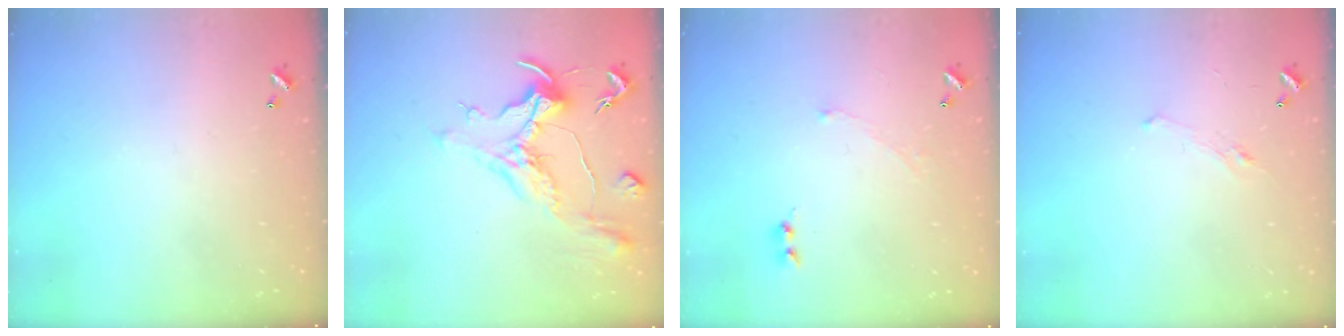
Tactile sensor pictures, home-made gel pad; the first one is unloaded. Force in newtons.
{"total": 1.6, "press": 1.5, "slide": 0.6}
{"total": 2.1, "press": 2.0, "slide": 0.7}
{"total": 0.8, "press": 0.1, "slide": 0.8}